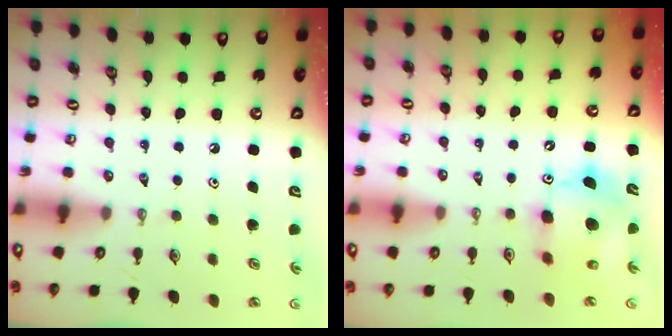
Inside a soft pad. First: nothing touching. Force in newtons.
{"total": 11.8, "press": 11.6, "slide": 2.1}